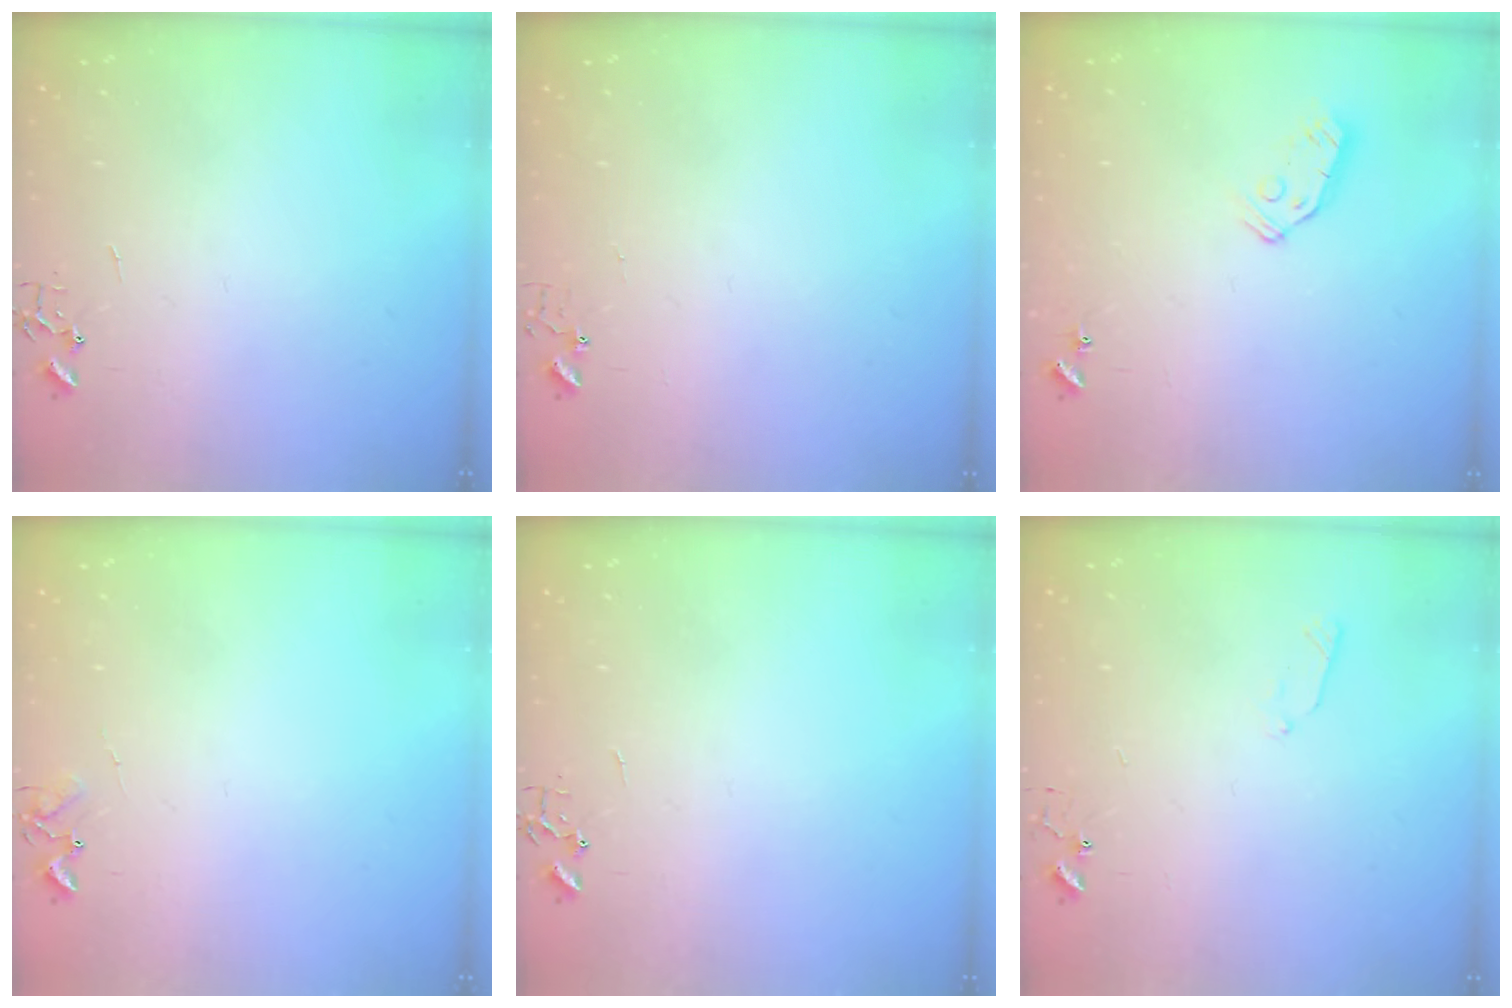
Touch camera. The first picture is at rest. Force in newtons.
{"total": 5.0, "press": 5.0, "slide": 0.3}
{"total": 6.5, "press": 6.5, "slide": 0.4}
{"total": 6.1, "press": 6.0, "slide": 0.6}
{"total": 0.0}
{"total": 4.4, "press": 4.4, "slide": 0.5}